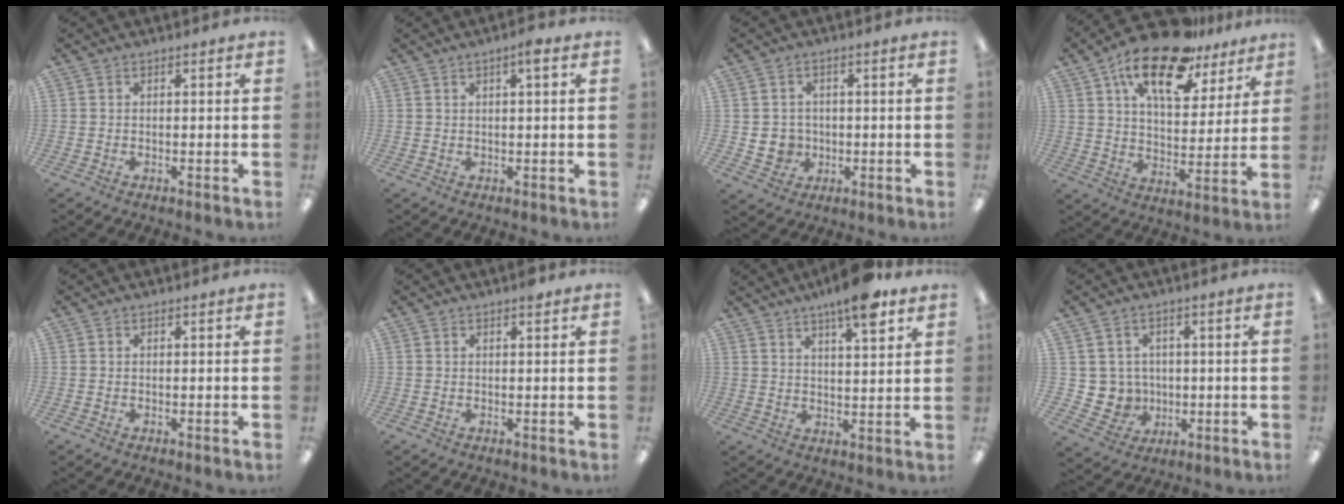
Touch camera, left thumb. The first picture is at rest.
{"total": 3.0, "force": [1.5, 0.5, 2.5], "torque": [-0.045, 0.003, 0.022]}
{"total": 5.1, "force": [-0.5, 4.8, 1.4], "torque": [-0.022, 0.005, -0.008]}
{"total": 19.2, "force": [12.7, 8.3, 11.7], "torque": [-0.196, -0.063, 0.216]}
{"total": 0.0}
{"total": 1.0, "force": [0.8, 0.2, 0.6], "torque": [-0.006, -0.002, 0.012]}
{"total": 9.3, "force": [6.8, 1.8, 6.1], "torque": [-0.087, -0.036, 0.109]}
{"total": 5.6, "force": [1.3, 5.5, 0.0], "torque": [-0.017, -0.002, 0.033]}